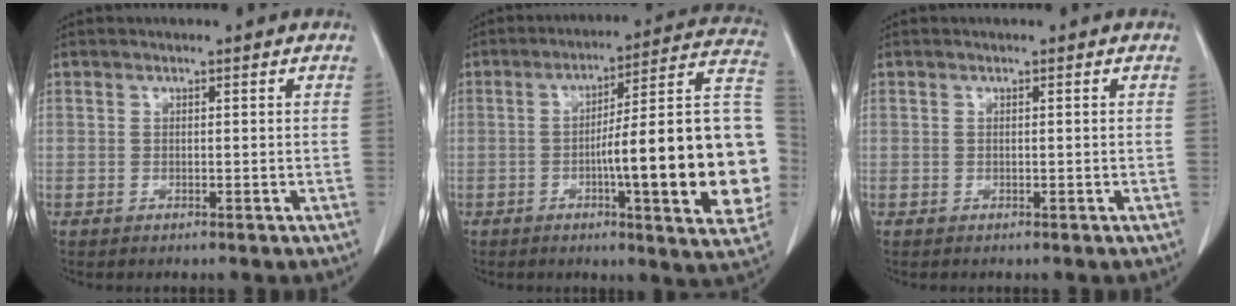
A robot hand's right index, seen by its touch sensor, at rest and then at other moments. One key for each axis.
{"total": 23.3, "fx": -3.3, "fy": 2.2, "fz": 22.9, "tx": -0.217, "ty": 0.027, "tz": -0.042}
{"total": 0.0}